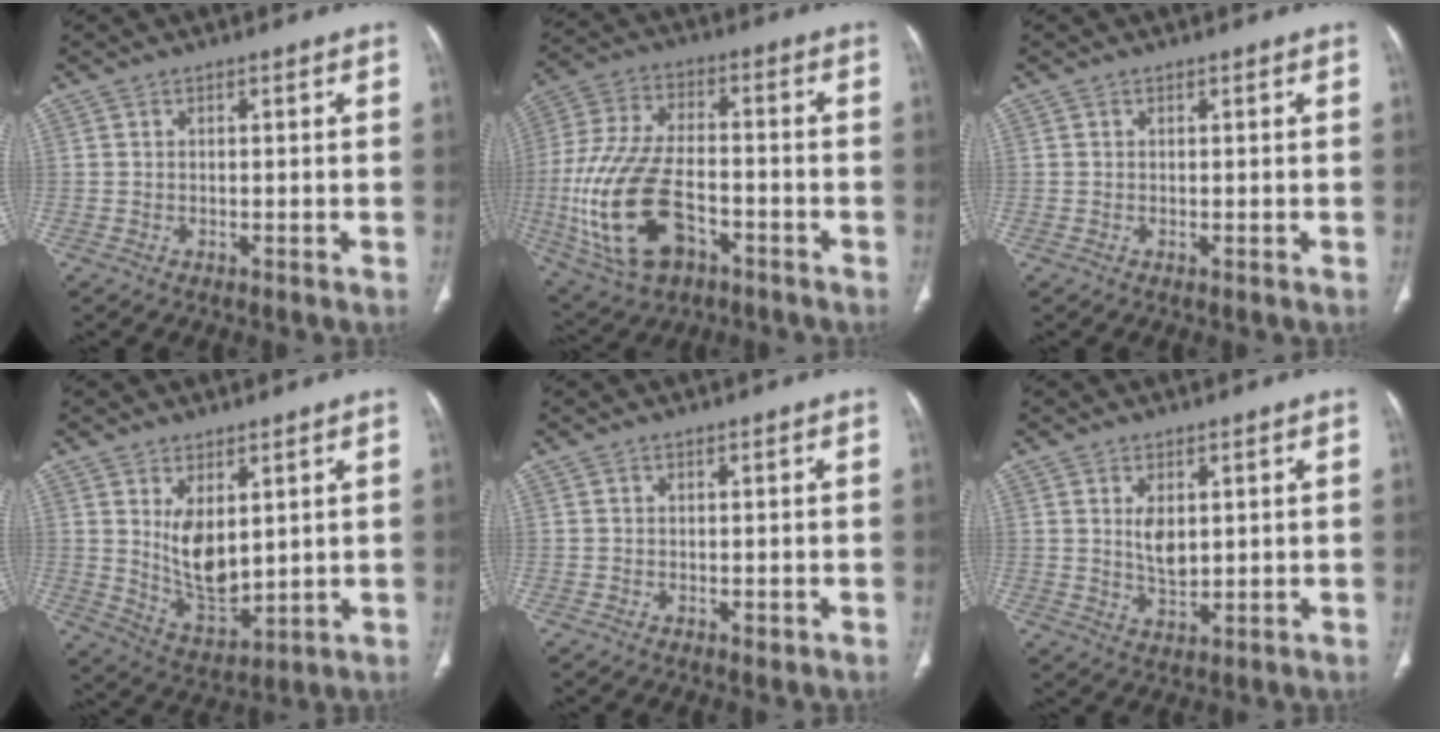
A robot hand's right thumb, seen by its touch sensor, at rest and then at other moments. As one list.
[{"total": 20.2, "force": [-6.4, 11.2, 15.6], "torque": [-0.339, 0.019, -0.104]}, {"total": 0.0}, {"total": 9.7, "force": [2.6, 5.2, 7.8], "torque": [-0.118, -0.030, 0.069]}, {"total": 0.9, "force": [-0.1, 0.6, 0.7], "torque": [-0.008, -0.002, 0.001]}, {"total": 5.0, "force": [1.3, 2.7, 3.9], "torque": [-0.061, -0.014, 0.031]}]